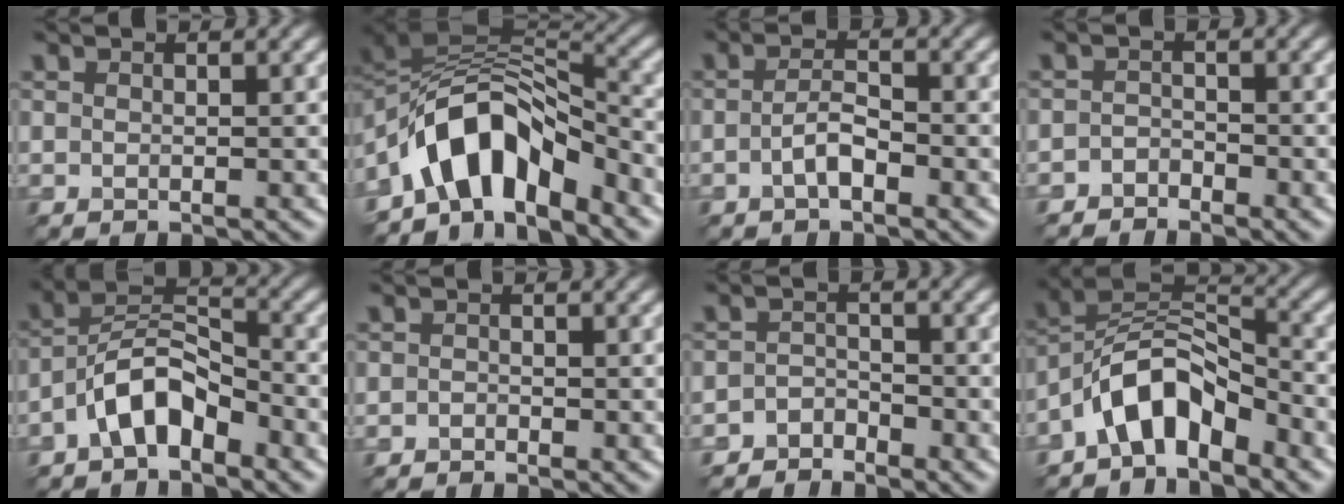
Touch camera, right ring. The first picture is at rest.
{"total": 8.5, "force": [-5.3, 4.1, 5.2], "torque": [-0.089, 0.019, -0.084]}
{"total": 1.5, "force": [-1.2, -0.2, 0.8], "torque": [-0.041, 0.008, -0.009]}
{"total": 2.2, "force": [-2.0, -0.4, -0.9], "torque": [-0.008, 0.003, -0.027]}
{"total": 4.6, "force": [-3.7, 1.4, 2.4], "torque": [-0.062, 0.020, -0.056]}
{"total": 1.6, "force": [-1.0, -0.7, -0.9], "torque": [-0.006, 0.001, -0.004]}
{"total": 2.7, "force": [-2.6, 0.0, -0.8], "torque": [-0.007, 0.006, -0.039]}
{"total": 5.9, "force": [-4.6, 2.1, 3.0], "torque": [-0.064, 0.014, -0.075]}